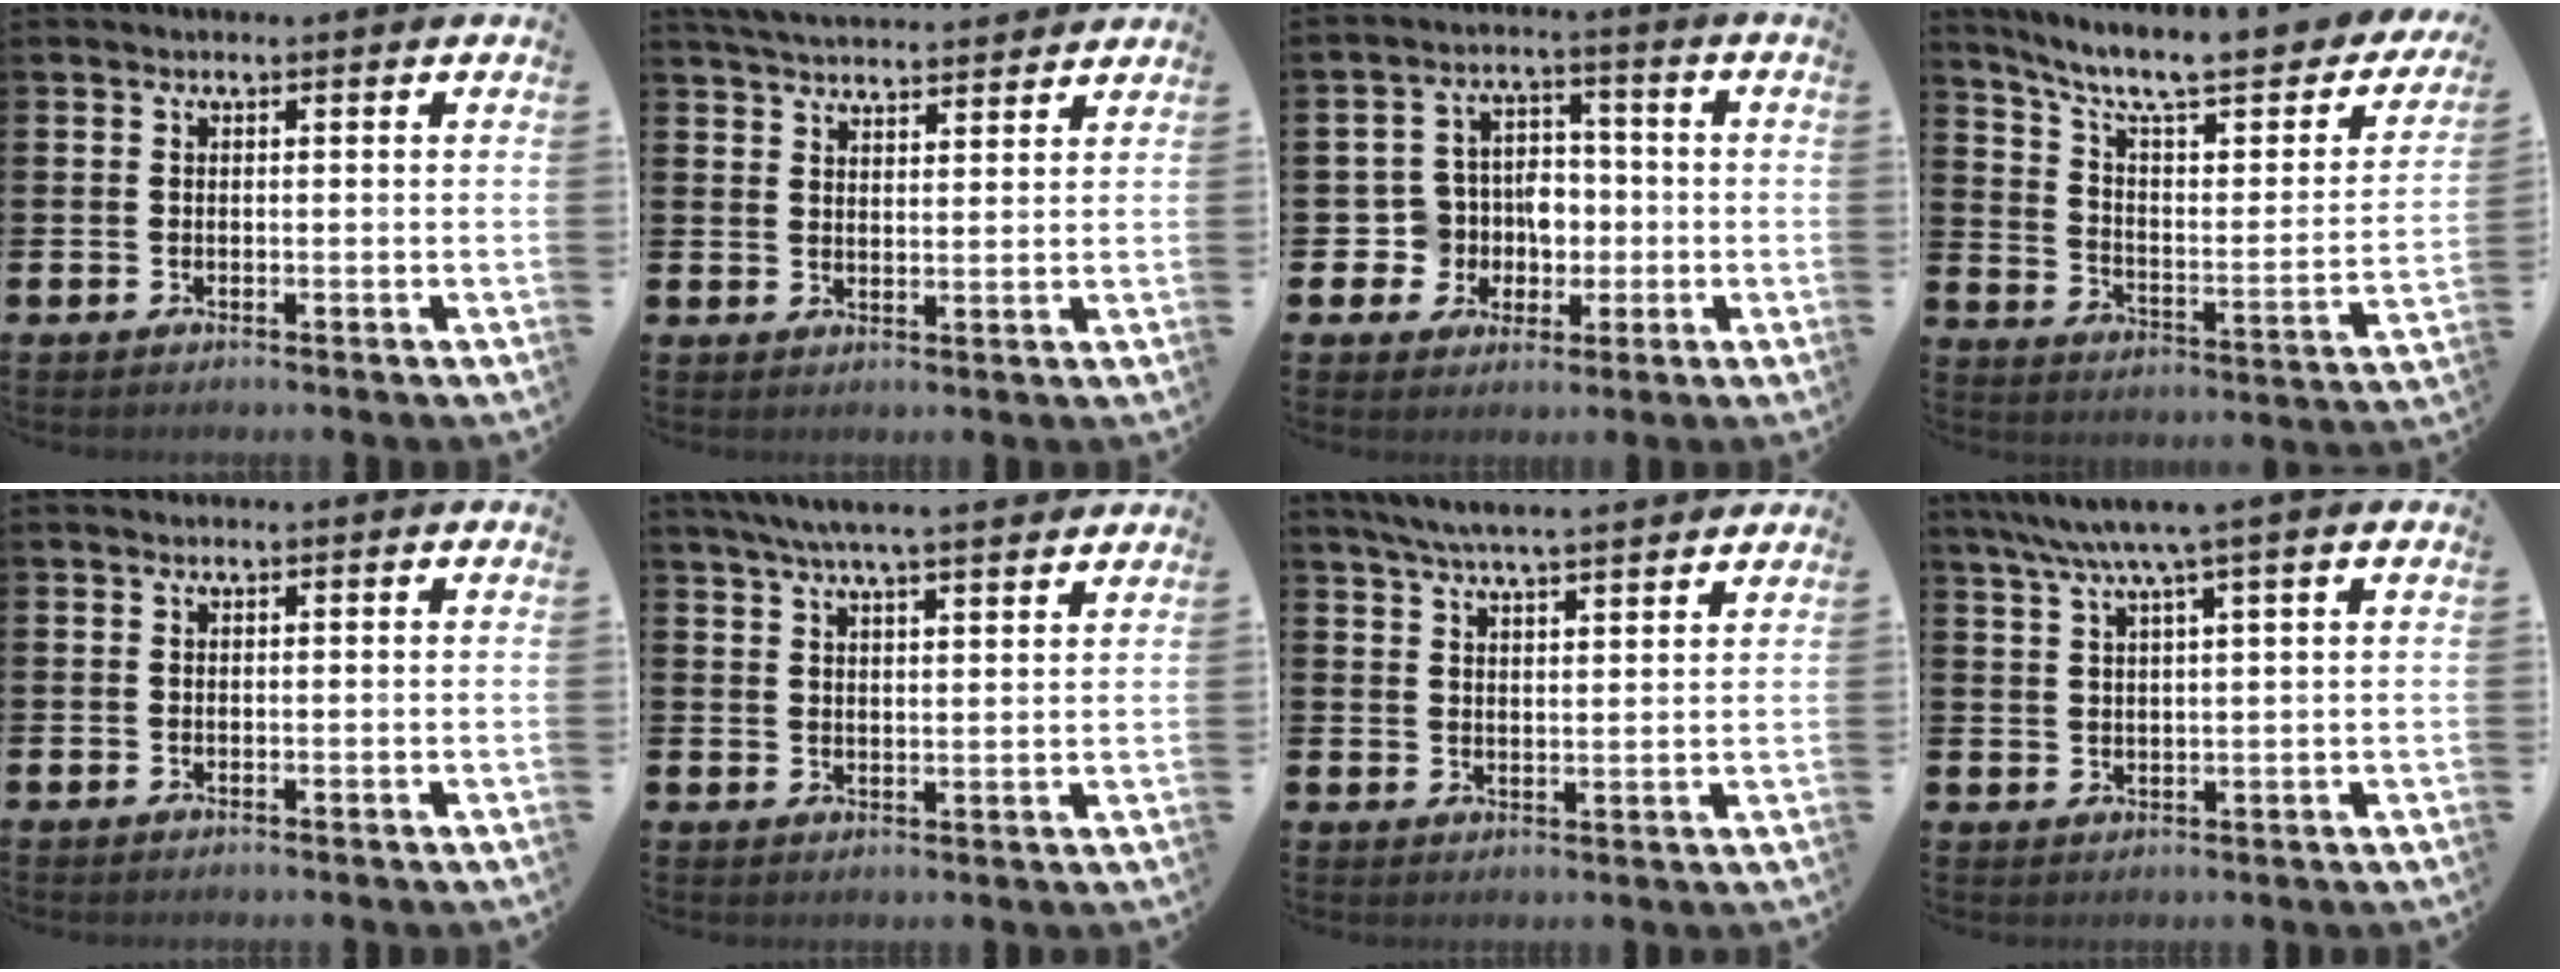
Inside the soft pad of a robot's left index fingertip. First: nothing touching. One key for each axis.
{"total": 4.4, "fx": 4.4, "fy": 0.3, "fz": 0.1, "tx": -0.011, "ty": -0.025, "tz": 0.080}
{"total": 6.4, "fx": -0.6, "fy": 6.2, "fz": 1.5, "tx": -0.039, "ty": 0.005, "tz": -0.014}
{"total": 9.6, "fx": 7.6, "fy": 2.5, "fz": 5.3, "tx": -0.119, "ty": -0.060, "tz": 0.121}
{"total": 0.0}
{"total": 6.1, "fx": 5.8, "fy": 0.1, "fz": 2.0, "tx": -0.050, "ty": -0.022, "tz": 0.104}
{"total": 5.6, "fx": 5.4, "fy": -0.1, "fz": 1.4, "tx": -0.045, "ty": -0.024, "tz": 0.098}
{"total": 5.5, "fx": 4.3, "fy": -0.1, "fz": 3.5, "tx": -0.081, "ty": -0.010, "tz": 0.074}